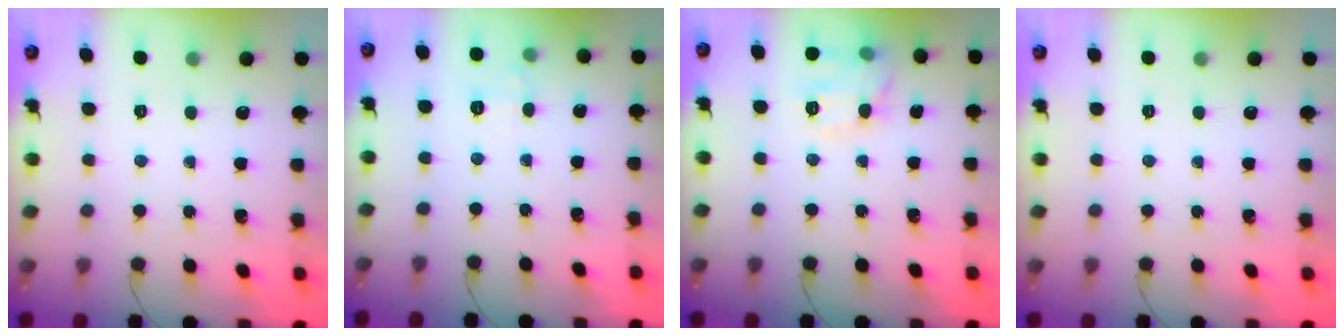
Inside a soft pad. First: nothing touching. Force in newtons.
{"total": 6.1, "press": 6.0, "slide": 1.5}
{"total": 11.5, "press": 11.4, "slide": 0.7}
{"total": 0.0}